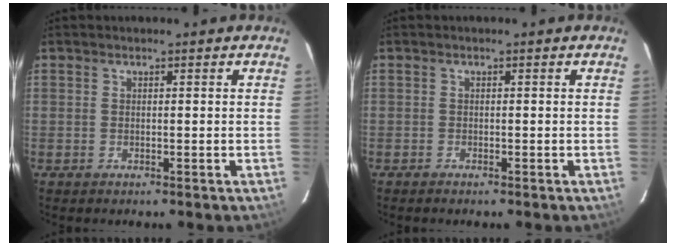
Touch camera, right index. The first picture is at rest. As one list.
[{"total": 0.7, "force": [-0.7, 0.2, 0.2], "torque": [-0.007, -0.001, -0.013]}]